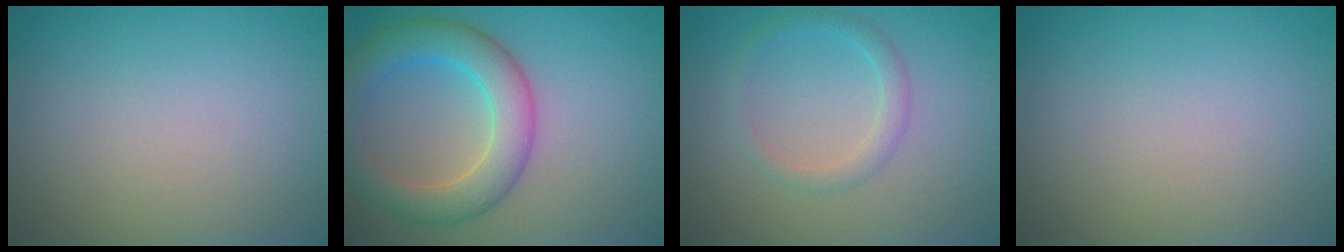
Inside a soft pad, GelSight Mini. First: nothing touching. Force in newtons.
{"total": 5.9, "press": 5.9, "slide": 0.2}
{"total": 1.7, "press": 1.7, "slide": 0.1}
{"total": 0.0}